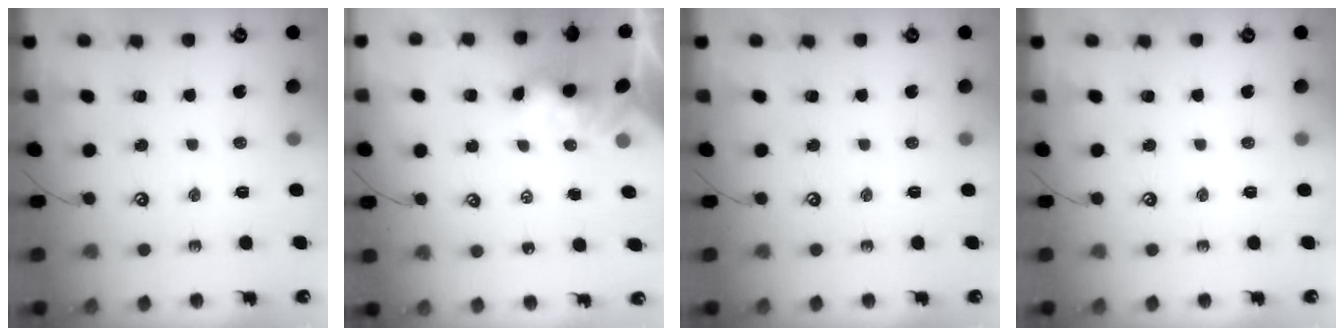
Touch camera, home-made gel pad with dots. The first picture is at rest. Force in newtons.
{"total": 3.3, "press": 3.3, "slide": 0.3}
{"total": 0.0}
{"total": 0.0}